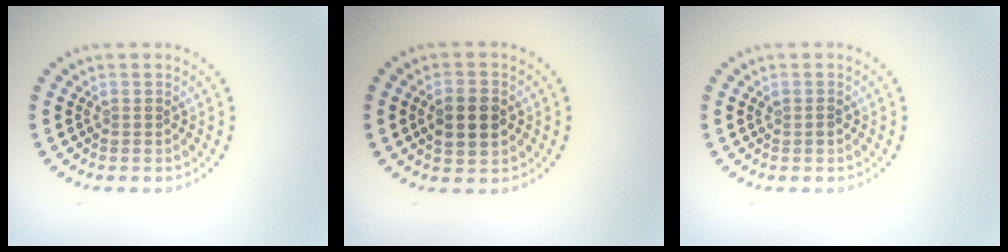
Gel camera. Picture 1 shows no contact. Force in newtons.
{"total": 3.6, "press": 3.6, "slide": 0.0}
{"total": 0.6, "press": 0.6, "slide": 0.1}